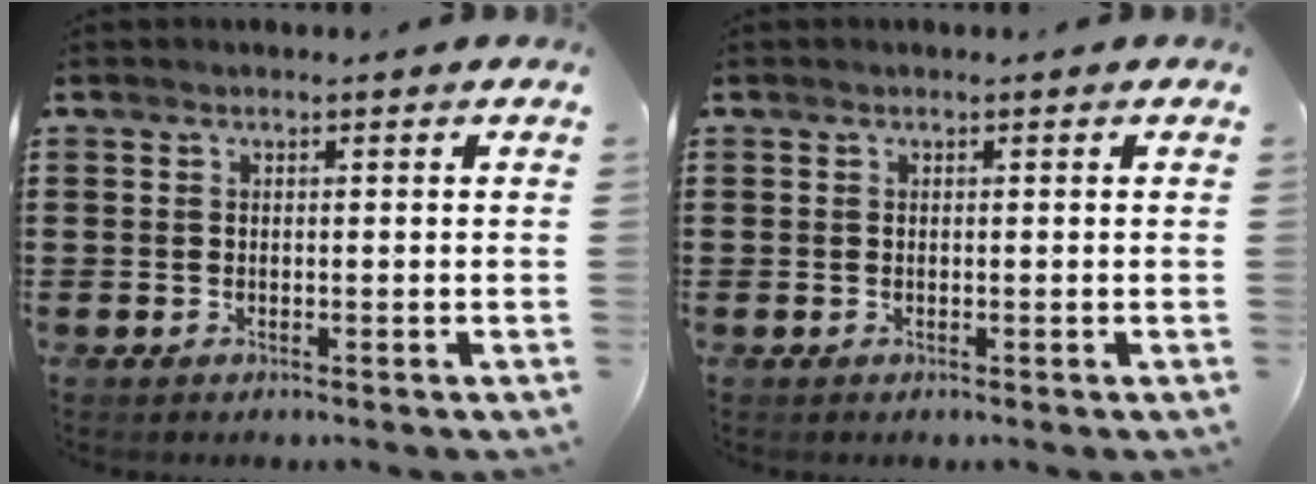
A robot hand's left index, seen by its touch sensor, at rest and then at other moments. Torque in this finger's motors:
{"motor_torque": [0.13, -0.01, 0.03, 0.01]}